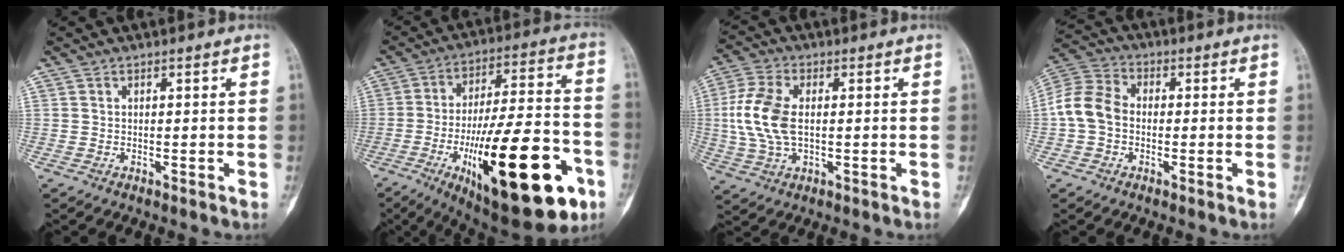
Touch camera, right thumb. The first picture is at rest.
{"total": 31.0, "force": [-11.6, 10.2, 26.8], "torque": [-0.388, 0.041, -0.164]}
{"total": 11.0, "force": [0.5, 6.2, 9.1], "torque": [-0.207, 0.006, 0.011]}
{"total": 8.7, "force": [-0.8, 6.6, 5.7], "torque": [-0.108, 0.027, -0.029]}